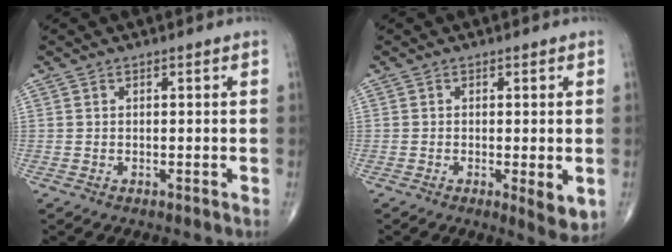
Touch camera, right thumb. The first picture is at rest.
{"total": 4.5, "force": [-1.0, 1.3, 4.2], "torque": [-0.062, -0.013, -0.017]}